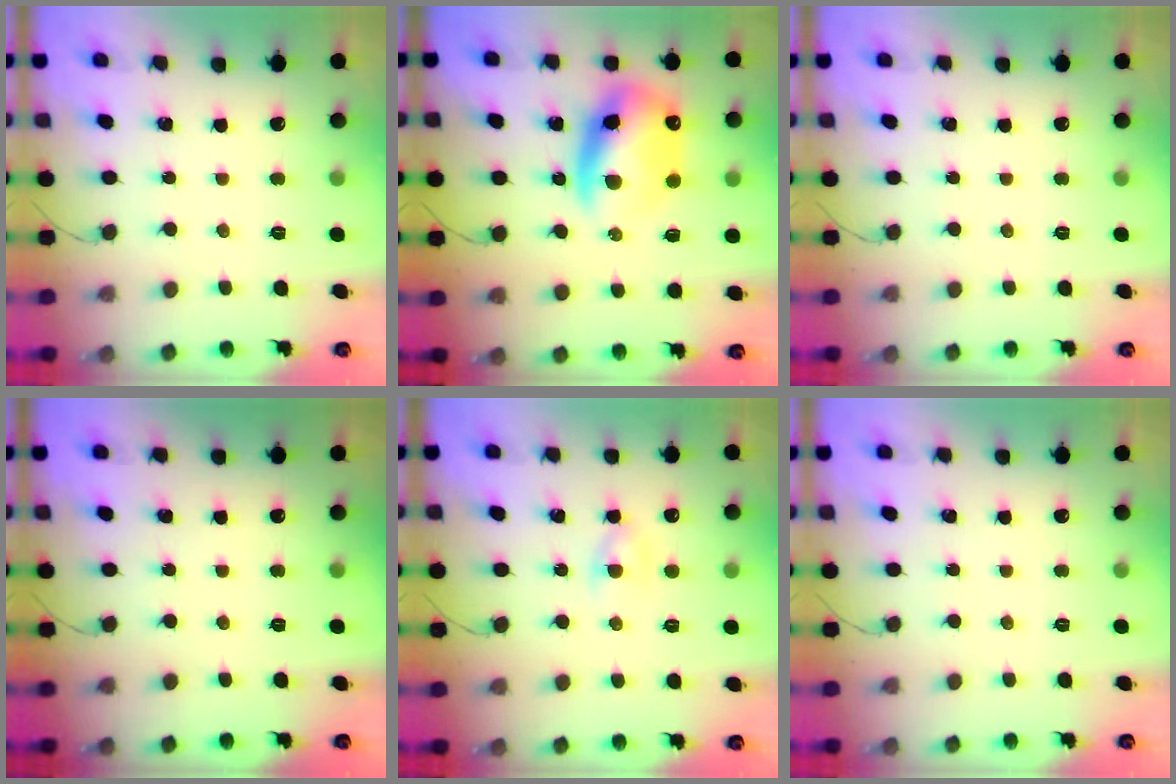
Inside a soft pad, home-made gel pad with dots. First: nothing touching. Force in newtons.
{"total": 15.3, "press": 14.7, "slide": 4.1}
{"total": 0.0}
{"total": 0.0}
{"total": 3.4, "press": 3.2, "slide": 1.3}
{"total": 0.0}